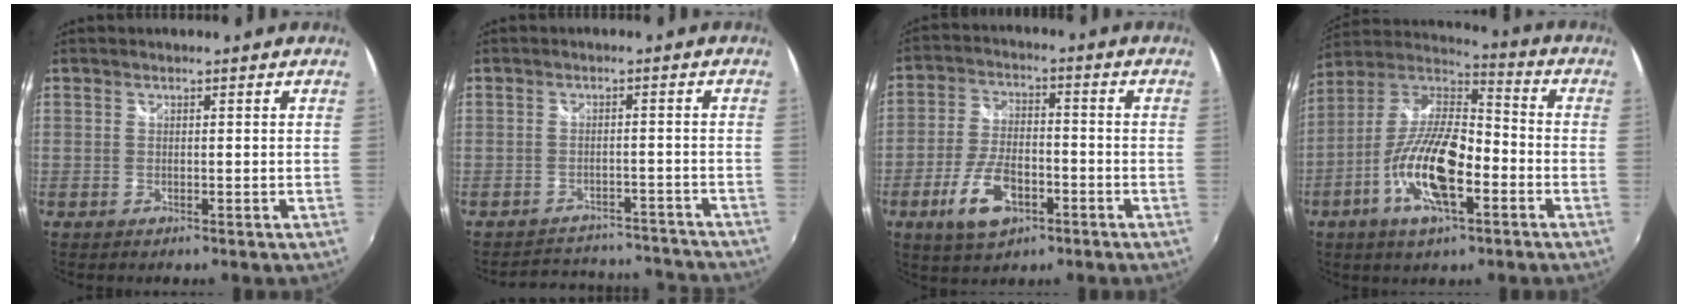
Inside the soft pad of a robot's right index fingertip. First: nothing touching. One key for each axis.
{"total": 13.1, "fx": -12.0, "fy": 4.7, "fz": 2.3, "tx": -0.052, "ty": 0.034, "tz": -0.142}
{"total": 10.4, "fx": -4.9, "fy": 5.2, "fz": 7.6, "tx": -0.160, "ty": -0.001, "tz": -0.083}
{"total": 16.5, "fx": -6.2, "fy": 5.8, "fz": 14.1, "tx": -0.285, "ty": -0.007, "tz": -0.123}